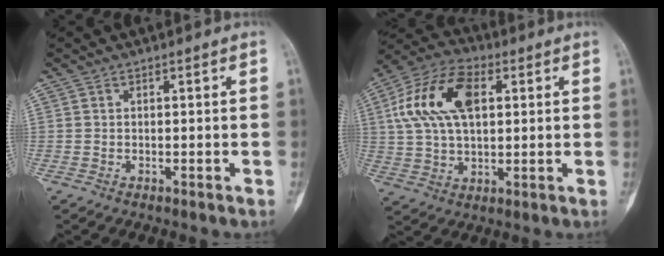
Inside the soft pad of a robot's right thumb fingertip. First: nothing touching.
{"total": 15.5, "force": [3.9, 9.0, 12.0], "torque": [-0.229, 0.016, 0.069]}